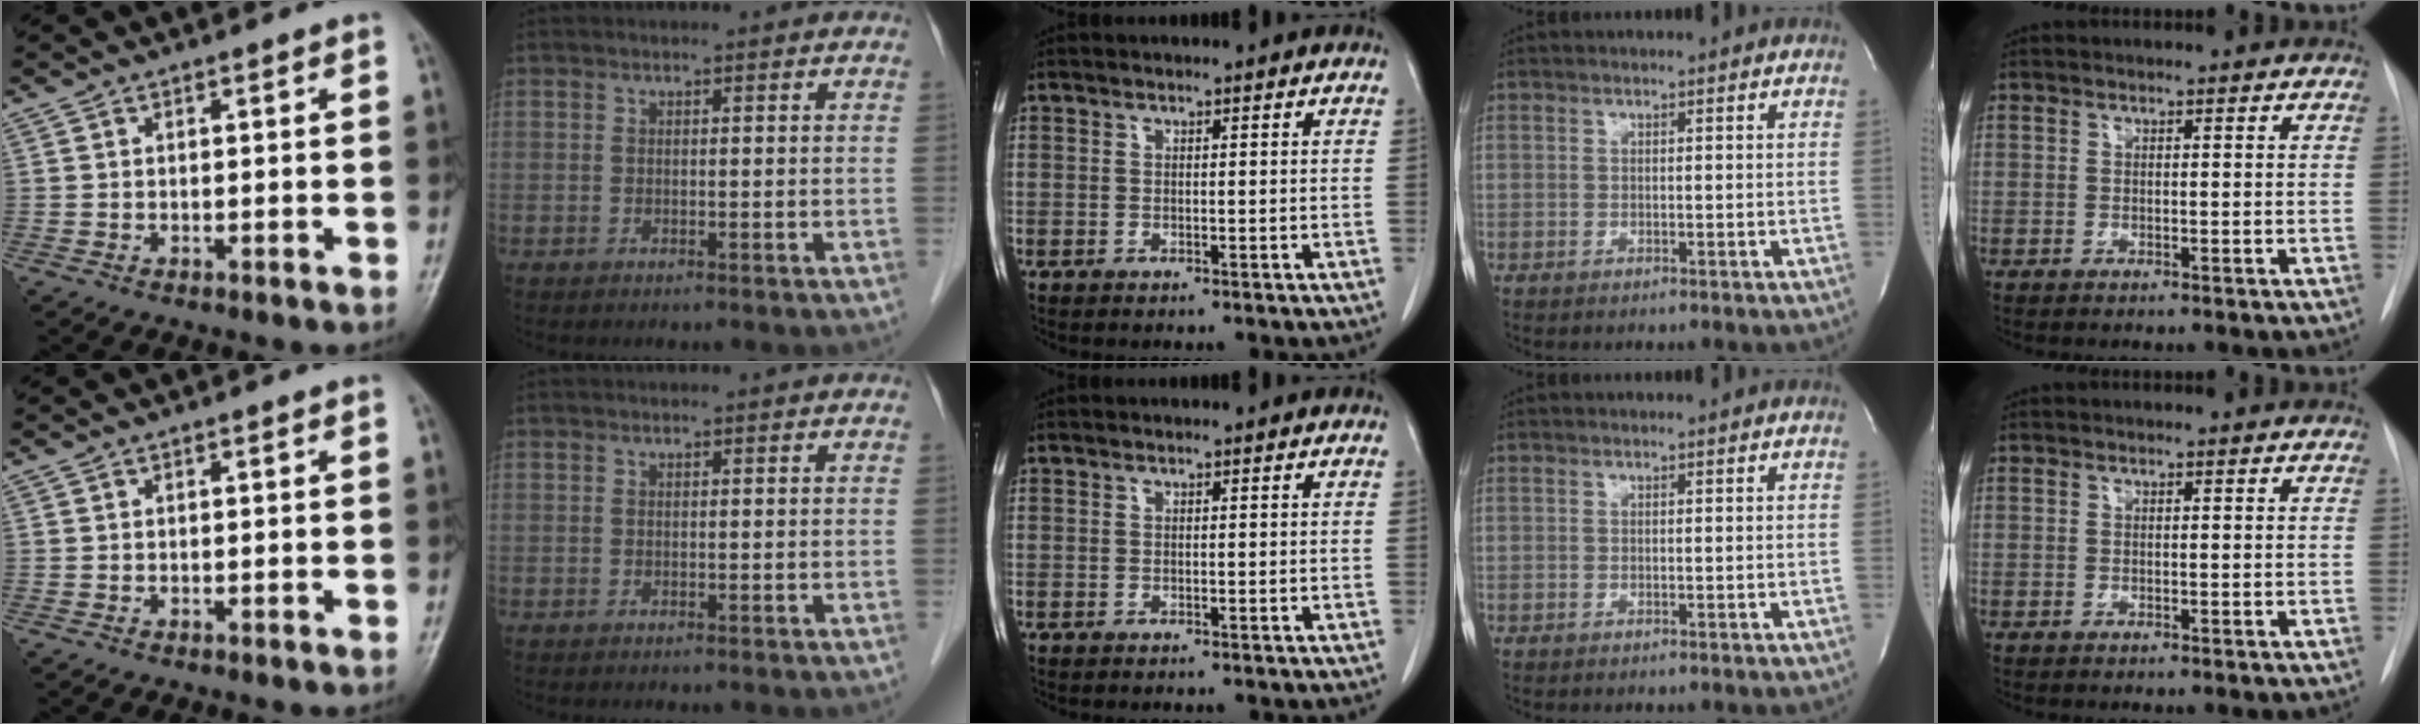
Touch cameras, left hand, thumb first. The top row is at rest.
{}